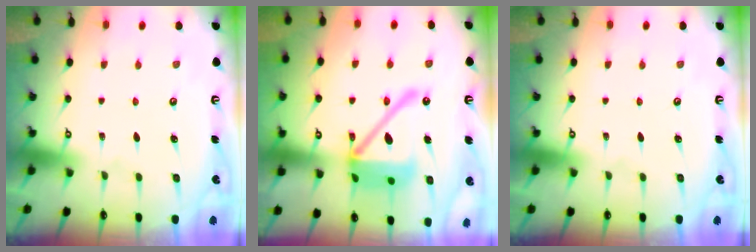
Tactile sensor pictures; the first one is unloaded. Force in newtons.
{"total": 18.6, "press": 18.4, "slide": 2.5}
{"total": 0.0}